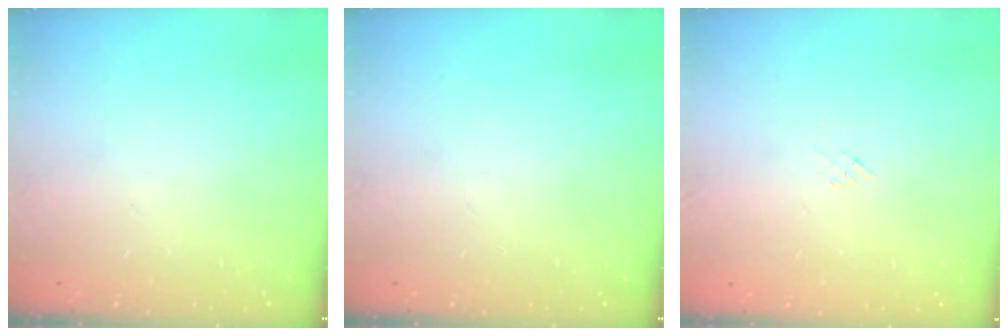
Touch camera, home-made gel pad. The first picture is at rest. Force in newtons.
{"total": 0.0}
{"total": 1.6, "press": 1.6, "slide": 0.4}